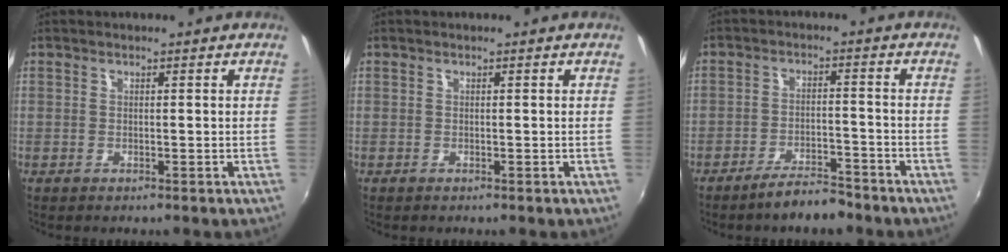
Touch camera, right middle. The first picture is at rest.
{"total": 0.0}
{"total": 6.1, "force": [-5.2, 1.6, 2.8], "torque": [-0.065, 0.008, -0.079]}